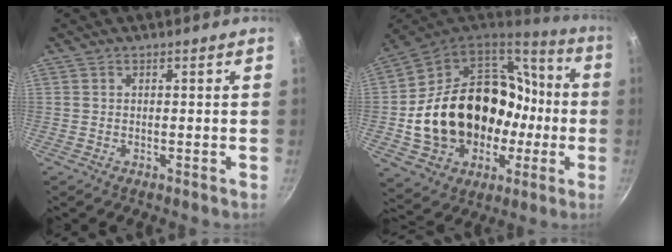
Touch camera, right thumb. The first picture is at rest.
{"total": 29.2, "force": [-2.6, 22.2, 18.8], "torque": [-0.296, 0.060, -0.009]}